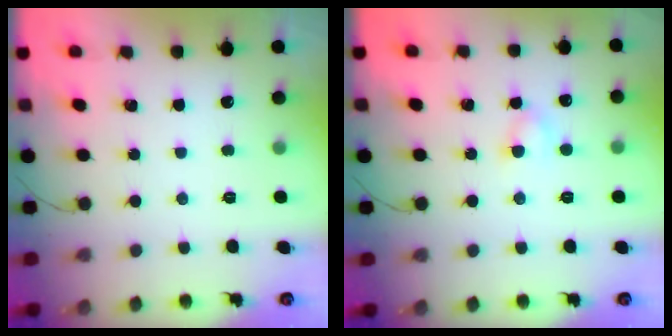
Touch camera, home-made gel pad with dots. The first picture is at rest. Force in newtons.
{"total": 4.0, "press": 3.8, "slide": 1.2}